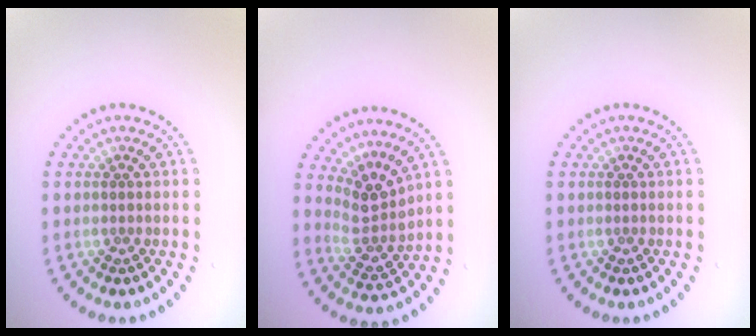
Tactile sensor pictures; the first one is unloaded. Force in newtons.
{"total": 3.1, "press": 2.2, "slide": 2.2}
{"total": 0.0}